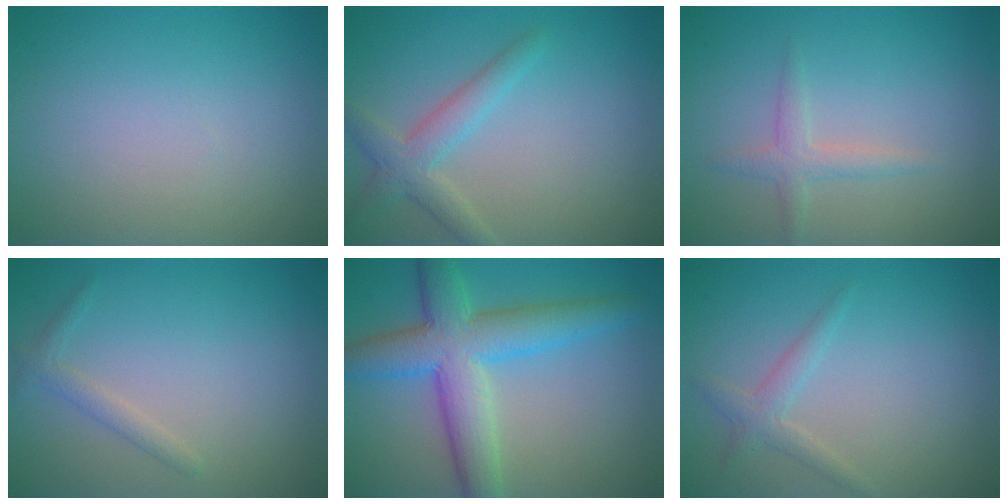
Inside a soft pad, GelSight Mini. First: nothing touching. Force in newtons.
{"total": 3.0, "press": 3.0, "slide": 0.1}
{"total": 1.7, "press": 1.7, "slide": 0.1}
{"total": 1.3, "press": 1.3, "slide": 0.1}
{"total": 7.7, "press": 7.7, "slide": 0.1}
{"total": 1.7, "press": 1.7, "slide": 0.0}